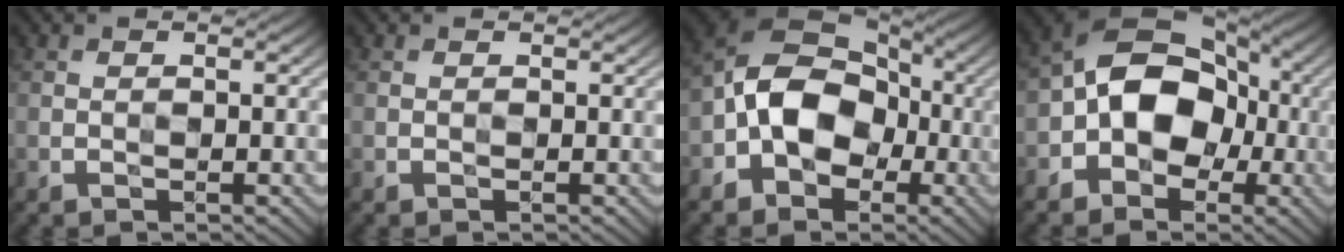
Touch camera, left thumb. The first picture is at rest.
{"total": 0.0}
{"total": 9.8, "force": [-2.2, 7.4, 6.1], "torque": [-0.108, 0.003, -0.065]}
{"total": 10.1, "force": [-1.7, 7.4, 6.6], "torque": [-0.091, 0.013, -0.055]}